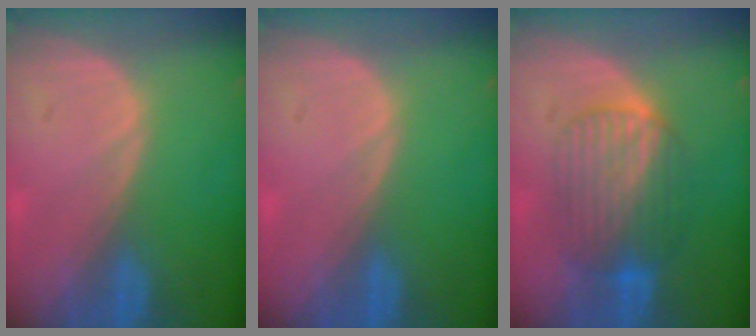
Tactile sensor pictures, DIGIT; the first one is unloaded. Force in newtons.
{"total": 0.0}
{"total": 7.1, "press": 7.1, "slide": 0.2}